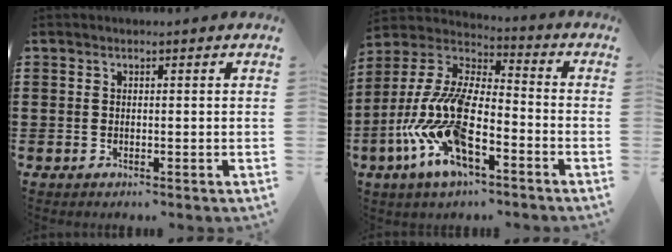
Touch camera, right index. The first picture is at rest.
{"total": 14.6, "force": [-7.3, 5.5, 11.4], "torque": [-0.280, -0.013, -0.151]}